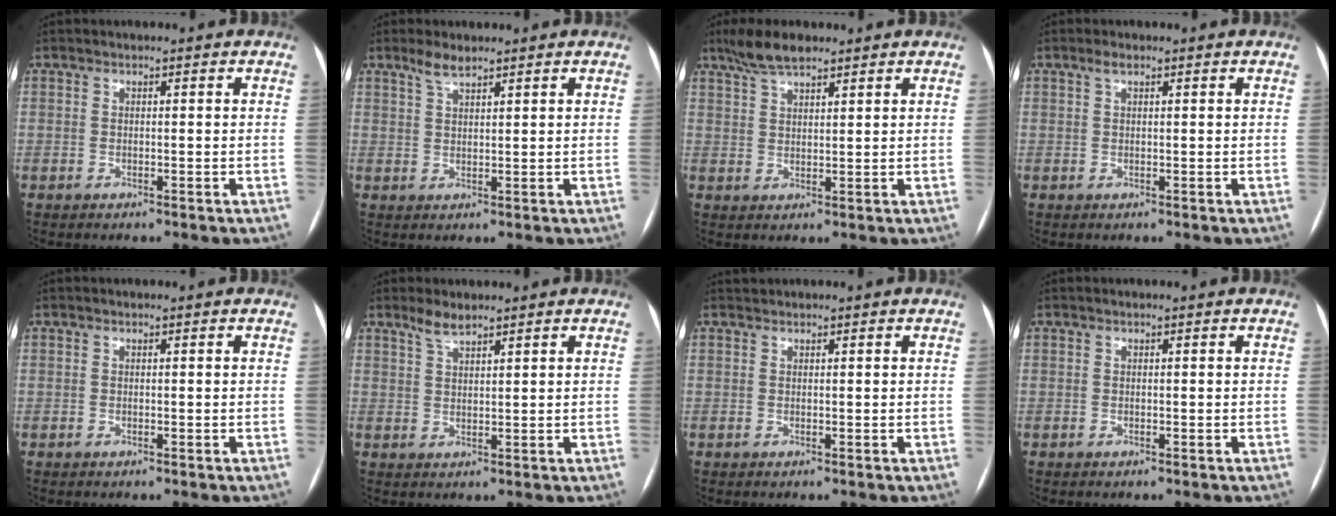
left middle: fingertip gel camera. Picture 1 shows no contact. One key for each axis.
{"total": 2.6, "fx": 2.2, "fy": 0.5, "fz": 1.4, "tx": -0.034, "ty": 0.006, "tz": 0.043}
{"total": 5.5, "fx": 4.3, "fy": 1.5, "fz": 3.0, "tx": -0.065, "ty": 0.015, "tz": 0.081}
{"total": 1.1, "fx": 0.7, "fy": 0.3, "fz": 0.8, "tx": -0.016, "ty": 0.007, "tz": 0.014}
{"total": 0.0}
{"total": 2.7, "fx": 2.3, "fy": 0.5, "fz": 1.3, "tx": -0.030, "ty": 0.005, "tz": 0.046}
{"total": 0.6, "fx": 0.5, "fy": 0.1, "fz": -0.2, "tx": -0.004, "ty": 0.012, "tz": 0.013}
{"total": 0.0}